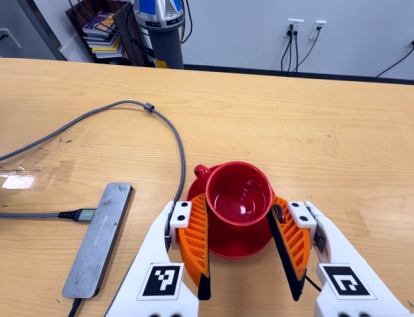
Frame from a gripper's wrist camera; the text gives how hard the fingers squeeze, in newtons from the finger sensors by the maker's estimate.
{"total": 6.4, "left": 5.9, "right": 6.9}